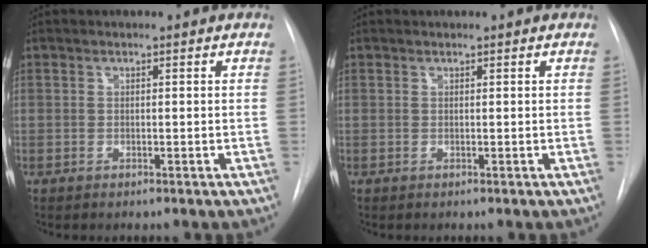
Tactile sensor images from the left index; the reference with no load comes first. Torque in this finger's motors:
{"motor_torque": [0.00, 0.00, 0.00, 0.00]}